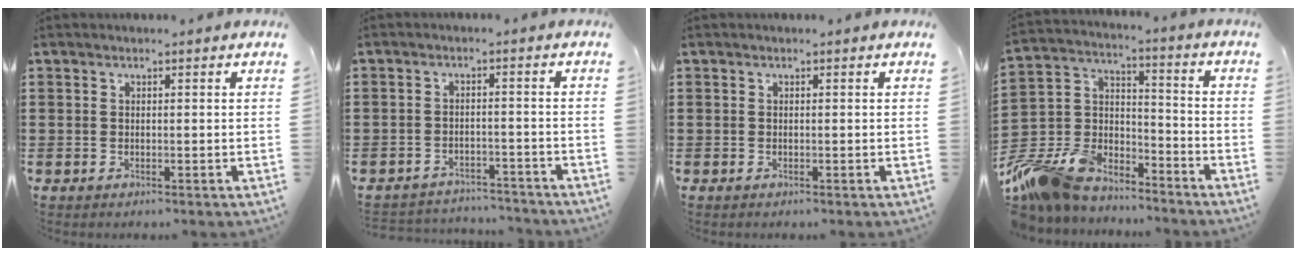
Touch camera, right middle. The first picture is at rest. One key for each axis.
{"total": 3.2, "fx": -3.1, "fy": 0.5, "fz": -0.3, "tx": -0.003, "ty": 0.001, "tz": -0.069}
{"total": 0.0}
{"total": 10.4, "fx": -9.0, "fy": 4.9, "fz": 1.8, "tx": -0.071, "ty": 0.013, "tz": -0.177}